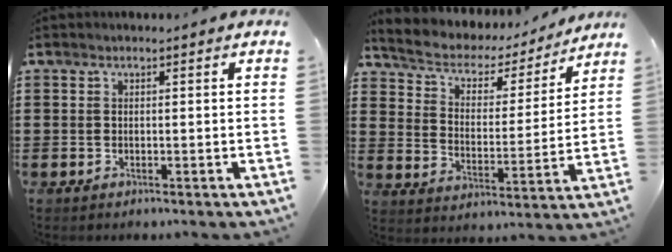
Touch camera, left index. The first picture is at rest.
{"total": 4.2, "force": [3.4, 2.0, 1.2], "torque": [-0.048, -0.023, 0.050]}